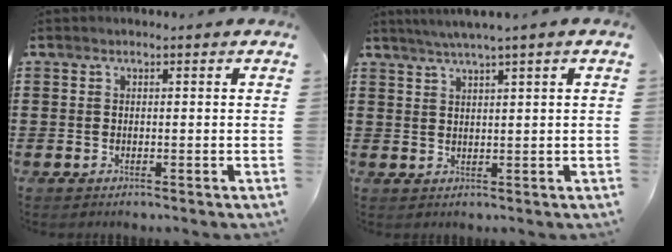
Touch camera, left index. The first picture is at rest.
{"total": 2.3, "force": [1.8, -0.6, 1.3], "torque": [-0.029, -0.001, 0.032]}